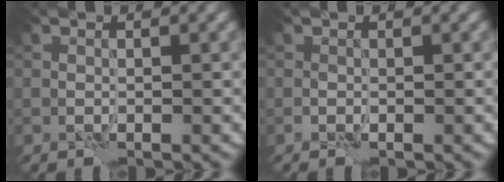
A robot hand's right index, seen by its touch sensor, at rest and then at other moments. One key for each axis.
{"total": 0.0}